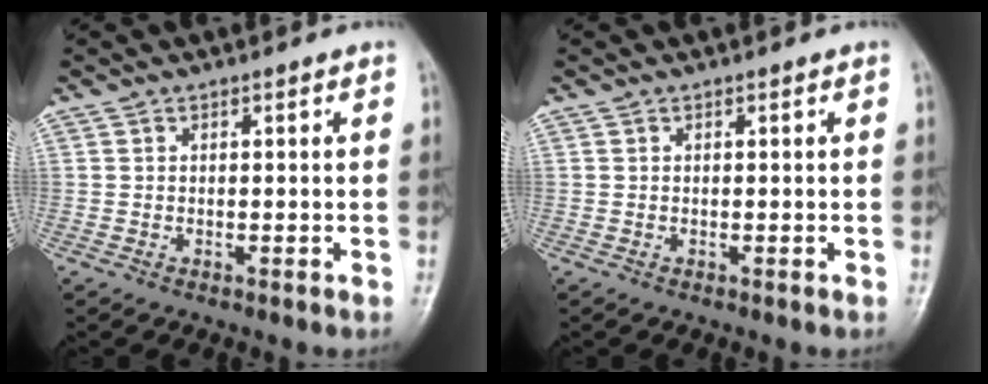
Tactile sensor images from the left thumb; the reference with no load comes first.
{"total": 0.0}